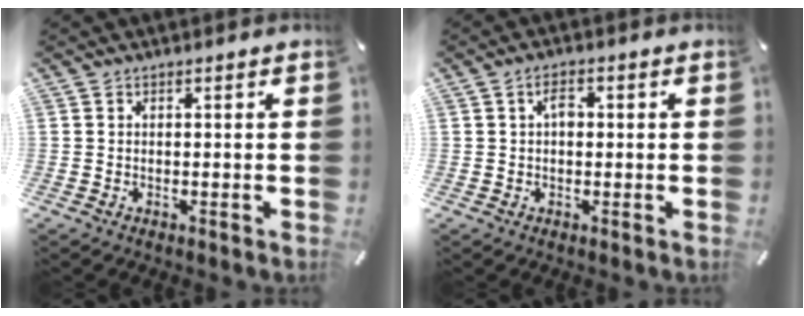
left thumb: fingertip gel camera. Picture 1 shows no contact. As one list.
[{"total": 2.8, "force": [0.4, 1.7, 2.2], "torque": [-0.037, 0.004, 0.003]}]